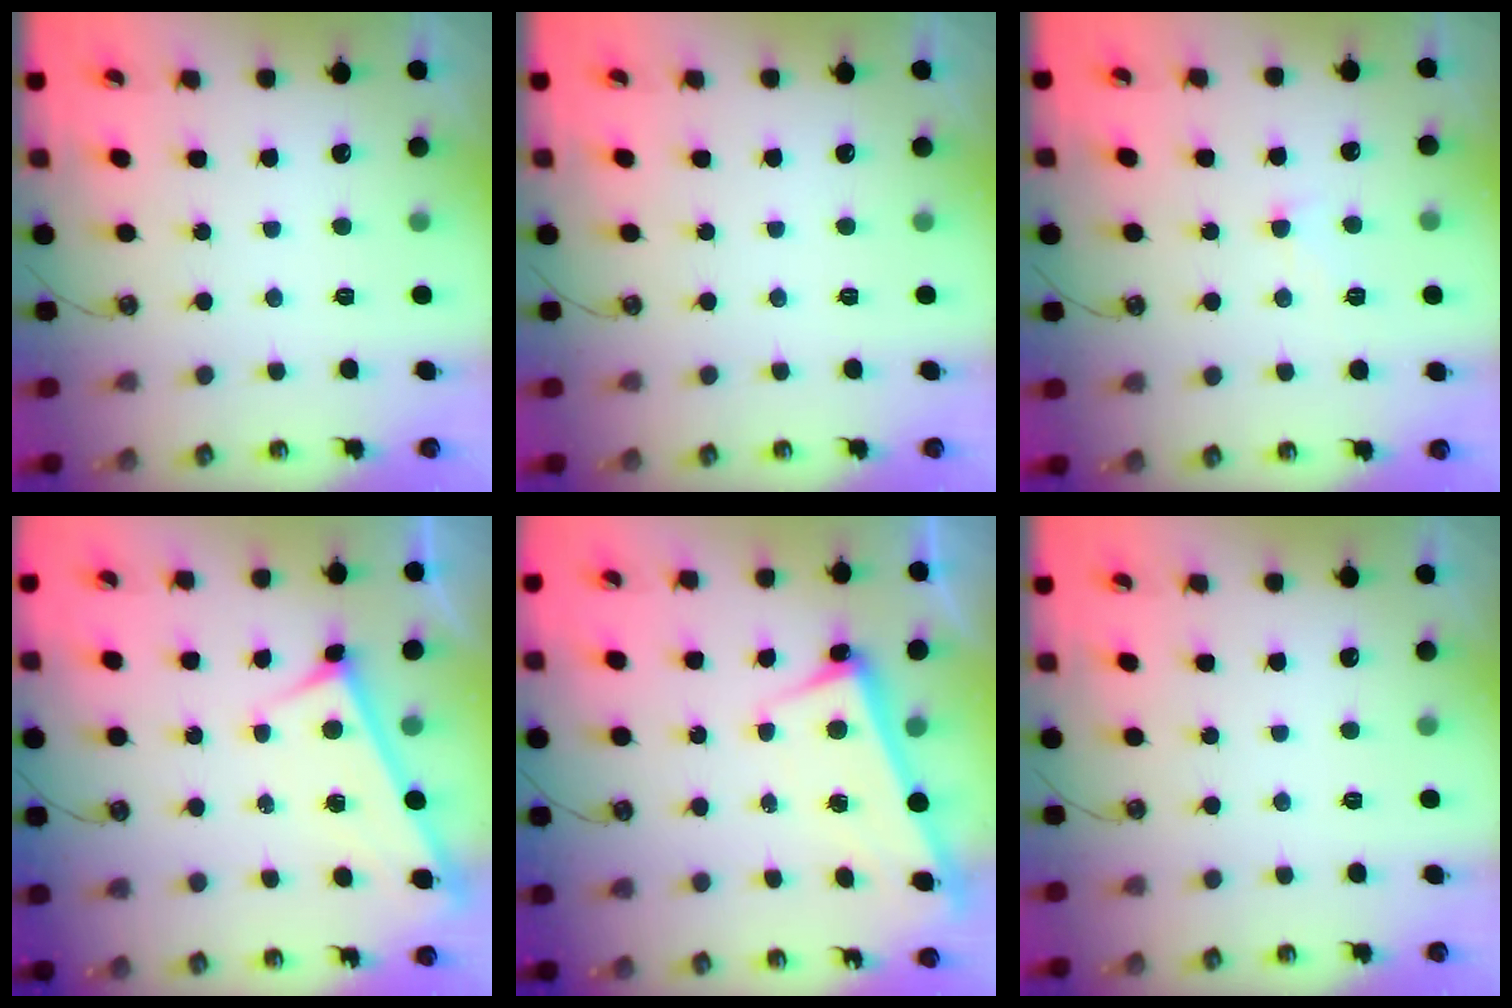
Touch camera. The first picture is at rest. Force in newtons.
{"total": 0.0}
{"total": 1.6, "press": 1.5, "slide": 0.5}
{"total": 3.2, "press": 3.2, "slide": 0.3}
{"total": 2.6, "press": 2.5, "slide": 0.6}
{"total": 0.0}